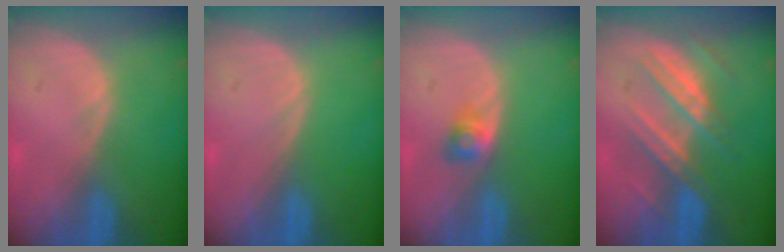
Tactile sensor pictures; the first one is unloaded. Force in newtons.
{"total": 0.0}
{"total": 2.7, "press": 2.4, "slide": 1.1}
{"total": 7.3, "press": 7.3, "slide": 1.0}